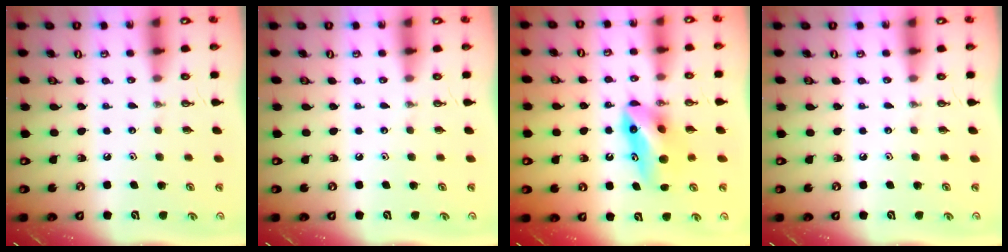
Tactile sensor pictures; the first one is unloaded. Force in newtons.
{"total": 0.0}
{"total": 9.3, "press": 8.4, "slide": 4.0}
{"total": 0.0}